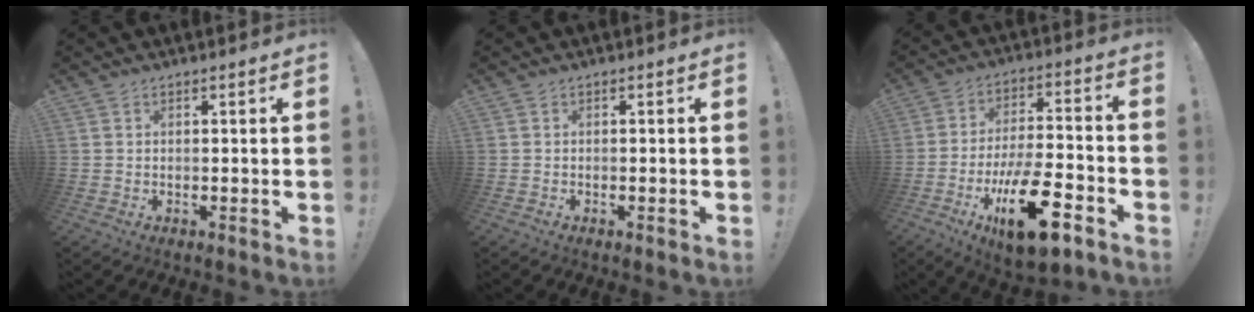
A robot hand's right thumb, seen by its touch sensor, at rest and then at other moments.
{"total": 0.8, "force": [-0.6, 0.1, 0.4], "torque": [-0.010, 0.001, -0.010]}
{"total": 19.6, "force": [-8.9, 7.2, 15.9], "torque": [-0.271, 0.053, -0.136]}